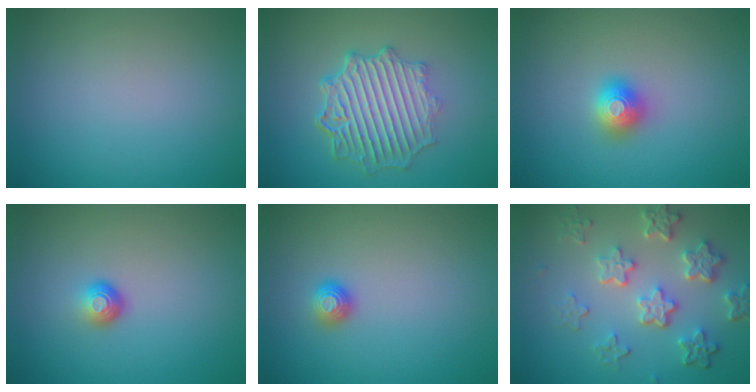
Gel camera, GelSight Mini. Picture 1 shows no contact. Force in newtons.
{"total": 6.8, "press": 5.1, "slide": 4.5}
{"total": 2.0, "press": 2.0, "slide": 0.2}
{"total": 1.8, "press": 1.1, "slide": 1.4}
{"total": 1.2, "press": 1.1, "slide": 0.4}
{"total": 5.8, "press": 4.4, "slide": 3.8}